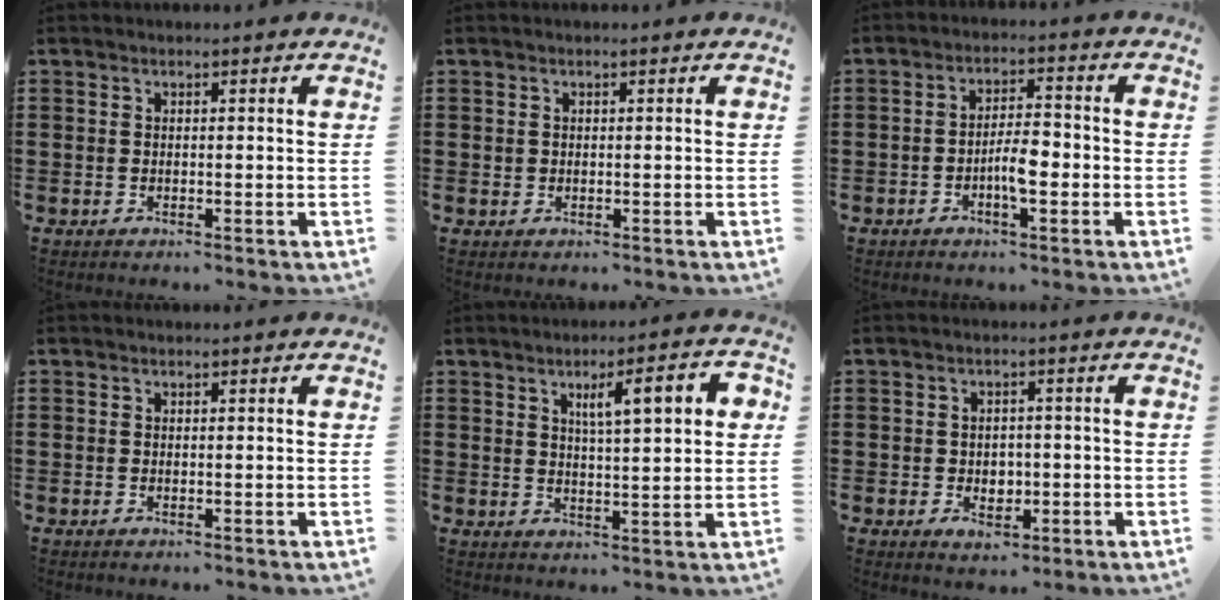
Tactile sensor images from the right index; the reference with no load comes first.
{"total": 0.6, "force": [0.2, 0.6, 0.1], "torque": [-0.004, 0.004, 0.004]}
{"total": 5.0, "force": [-1.5, 1.5, 4.5], "torque": [-0.085, 0.006, -0.029]}
{"total": 0.0}
{"total": 7.2, "force": [2.5, 1.8, 6.6], "torque": [-0.108, -0.003, 0.033]}
{"total": 2.1, "force": [-0.4, 2.0, 0.7], "torque": [-0.013, 0.003, -0.012]}